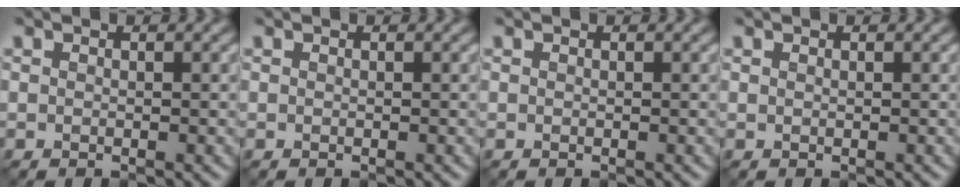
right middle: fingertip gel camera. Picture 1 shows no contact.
{"total": 0.0}
{"total": 0.0}
{"total": 0.0}